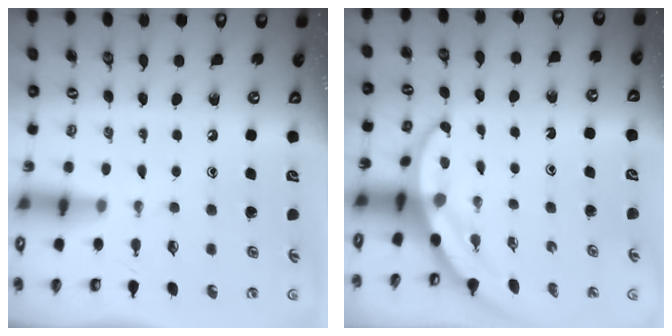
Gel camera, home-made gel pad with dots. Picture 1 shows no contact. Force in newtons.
{"total": 3.4, "press": 3.4, "slide": 0.2}